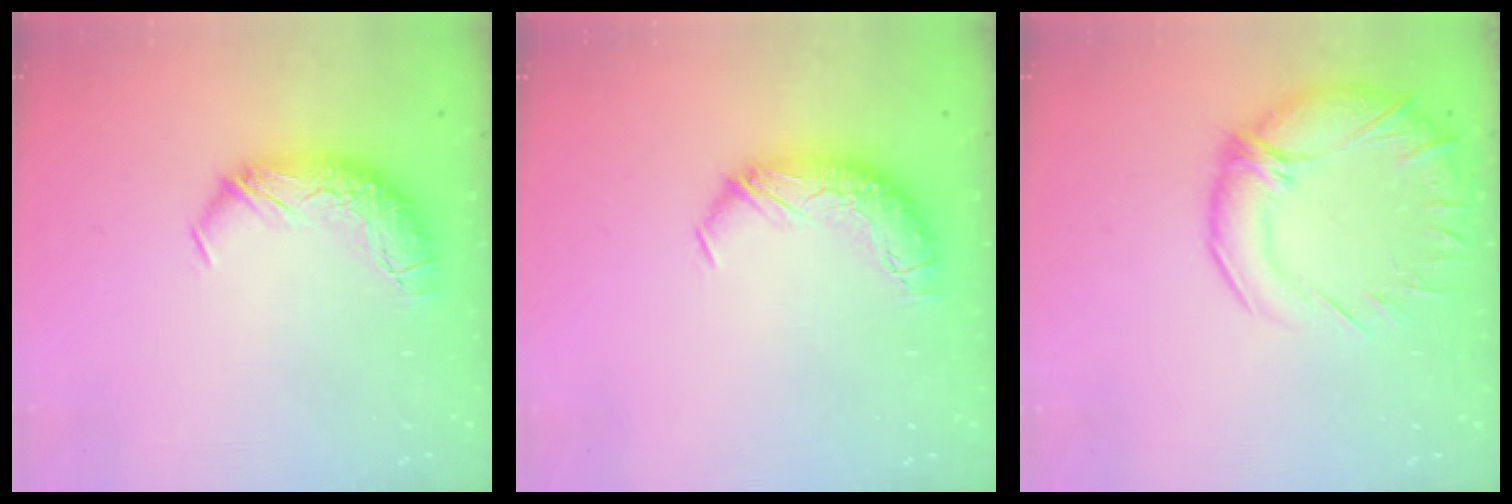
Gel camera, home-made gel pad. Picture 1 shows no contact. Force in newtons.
{"total": 0.0}
{"total": 7.4, "press": 5.4, "slide": 5.0}